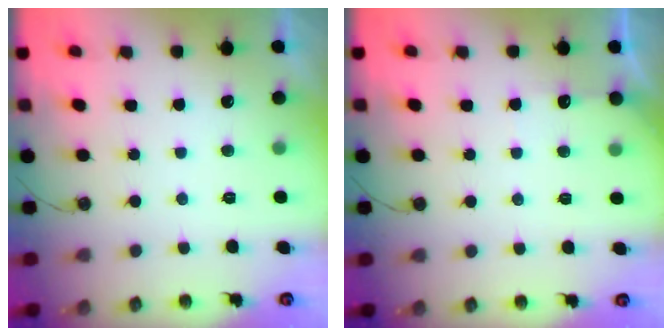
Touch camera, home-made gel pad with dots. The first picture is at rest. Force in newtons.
{"total": 2.8, "press": 2.8, "slide": 0.4}